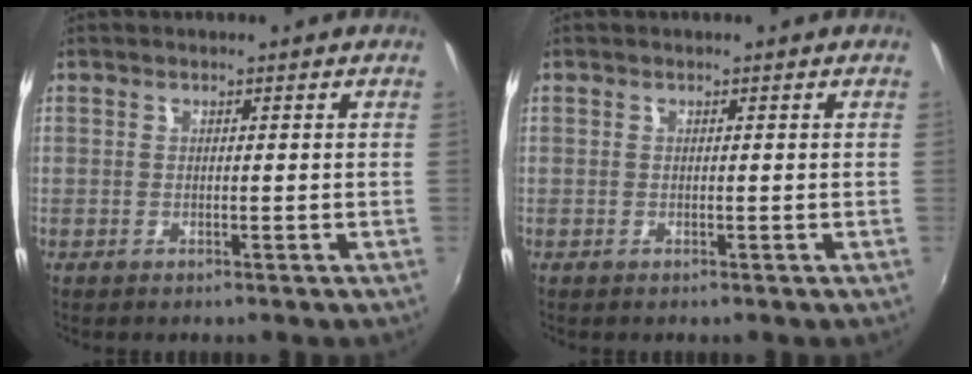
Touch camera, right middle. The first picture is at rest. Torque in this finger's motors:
{"motor_torque": [-0.12, 0.06, 0.00, -0.01]}